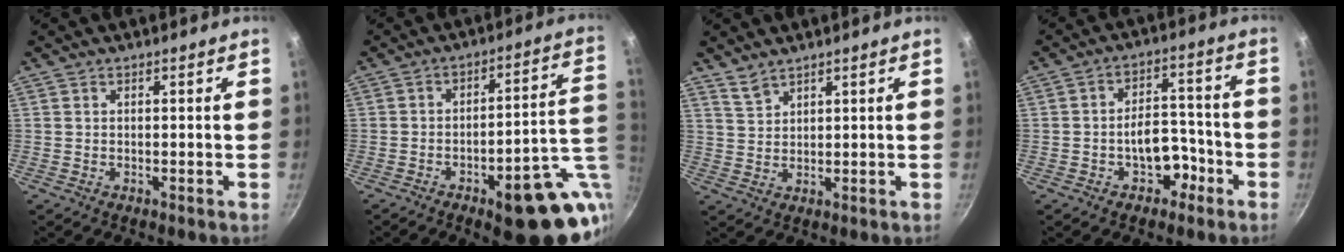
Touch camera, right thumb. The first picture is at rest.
{"total": 19.9, "force": [-6.6, 7.3, 17.3], "torque": [-0.153, 0.020, -0.080]}
{"total": 3.1, "force": [2.8, 1.1, 0.8], "torque": [-0.017, -0.010, 0.062]}
{"total": 9.1, "force": [-4.1, 5.9, 5.6], "torque": [-0.053, 0.068, -0.064]}